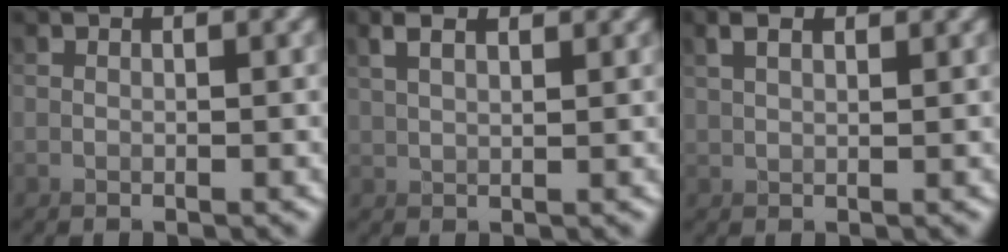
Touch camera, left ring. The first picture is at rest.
{"total": 1.4, "force": [0.5, -1.3, 0.3], "torque": [-0.005, 0.011, 0.007]}
{"total": 1.2, "force": [0.0, -1.2, -0.1], "torque": [0.008, 0.010, -0.002]}